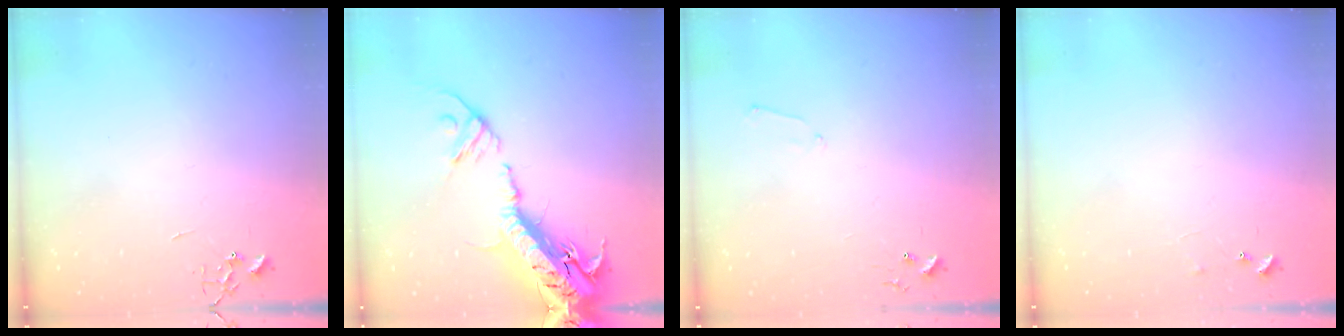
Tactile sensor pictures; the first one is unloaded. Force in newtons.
{"total": 23.7, "press": 23.1, "slide": 5.3}
{"total": 5.1, "press": 5.0, "slide": 0.6}
{"total": 6.4, "press": 6.3, "slide": 0.5}